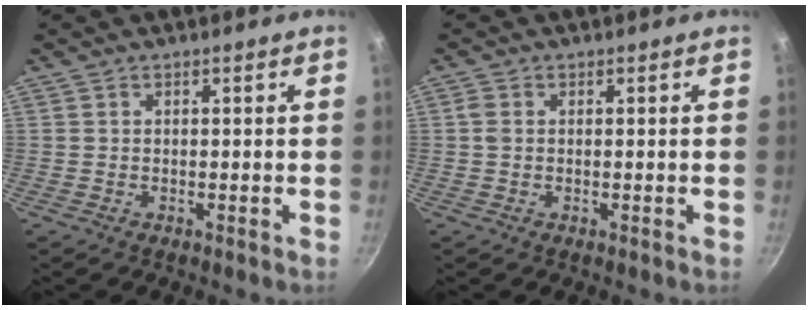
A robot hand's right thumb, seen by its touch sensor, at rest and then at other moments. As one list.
[{"total": 1.5, "force": [0.1, 1.1, 1.1], "torque": [-0.024, 0.001, 0.001]}]